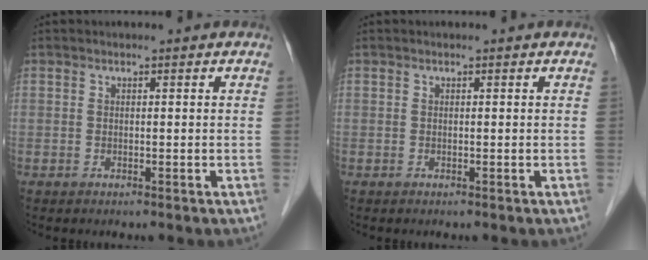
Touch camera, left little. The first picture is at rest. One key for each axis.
{"total": 0.0}